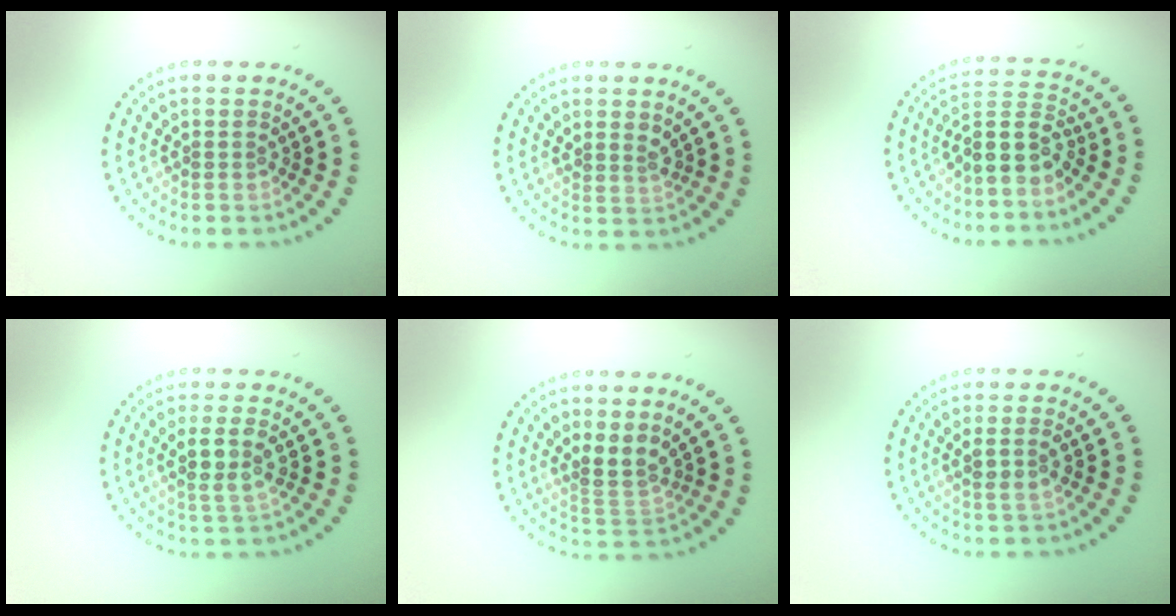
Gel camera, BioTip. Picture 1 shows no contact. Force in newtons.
{"total": 1.4, "press": 1.1, "slide": 0.9}
{"total": 3.6, "press": 2.9, "slide": 2.1}
{"total": 2.9, "press": 2.6, "slide": 1.2}
{"total": 2.6, "press": 2.0, "slide": 1.8}
{"total": 1.9, "press": 1.8, "slide": 0.7}